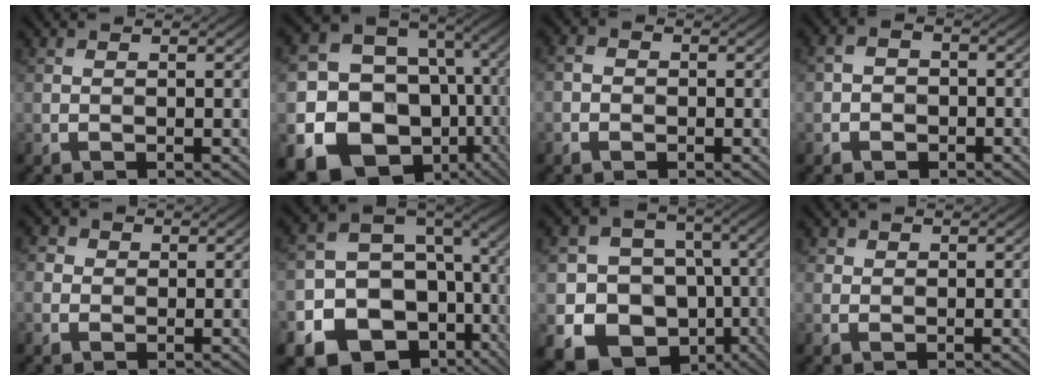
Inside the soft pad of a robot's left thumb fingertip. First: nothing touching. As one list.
[{"total": 20.2, "force": [-5.0, 16.7, 10.1], "torque": [-0.230, -0.060, -0.062]}, {"total": 1.8, "force": [-0.9, 1.5, 0.6], "torque": [-0.009, 0.001, -0.025]}, {"total": 2.8, "force": [-1.2, 2.3, 1.0], "torque": [-0.014, 0.001, -0.032]}, {"total": 2.0, "force": [0.3, 1.9, 0.6], "torque": [-0.022, 0.004, -0.001]}, {"total": 19.7, "force": [-6.9, 15.3, 10.3], "torque": [-0.217, -0.046, -0.074]}, {"total": 17.0, "force": [-5.7, 14.7, 6.6], "torque": [-0.145, -0.025, -0.103]}, {"total": 1.2, "force": [0.7, 0.9, 0.2], "torque": [-0.001, 0.000, 0.011]}]